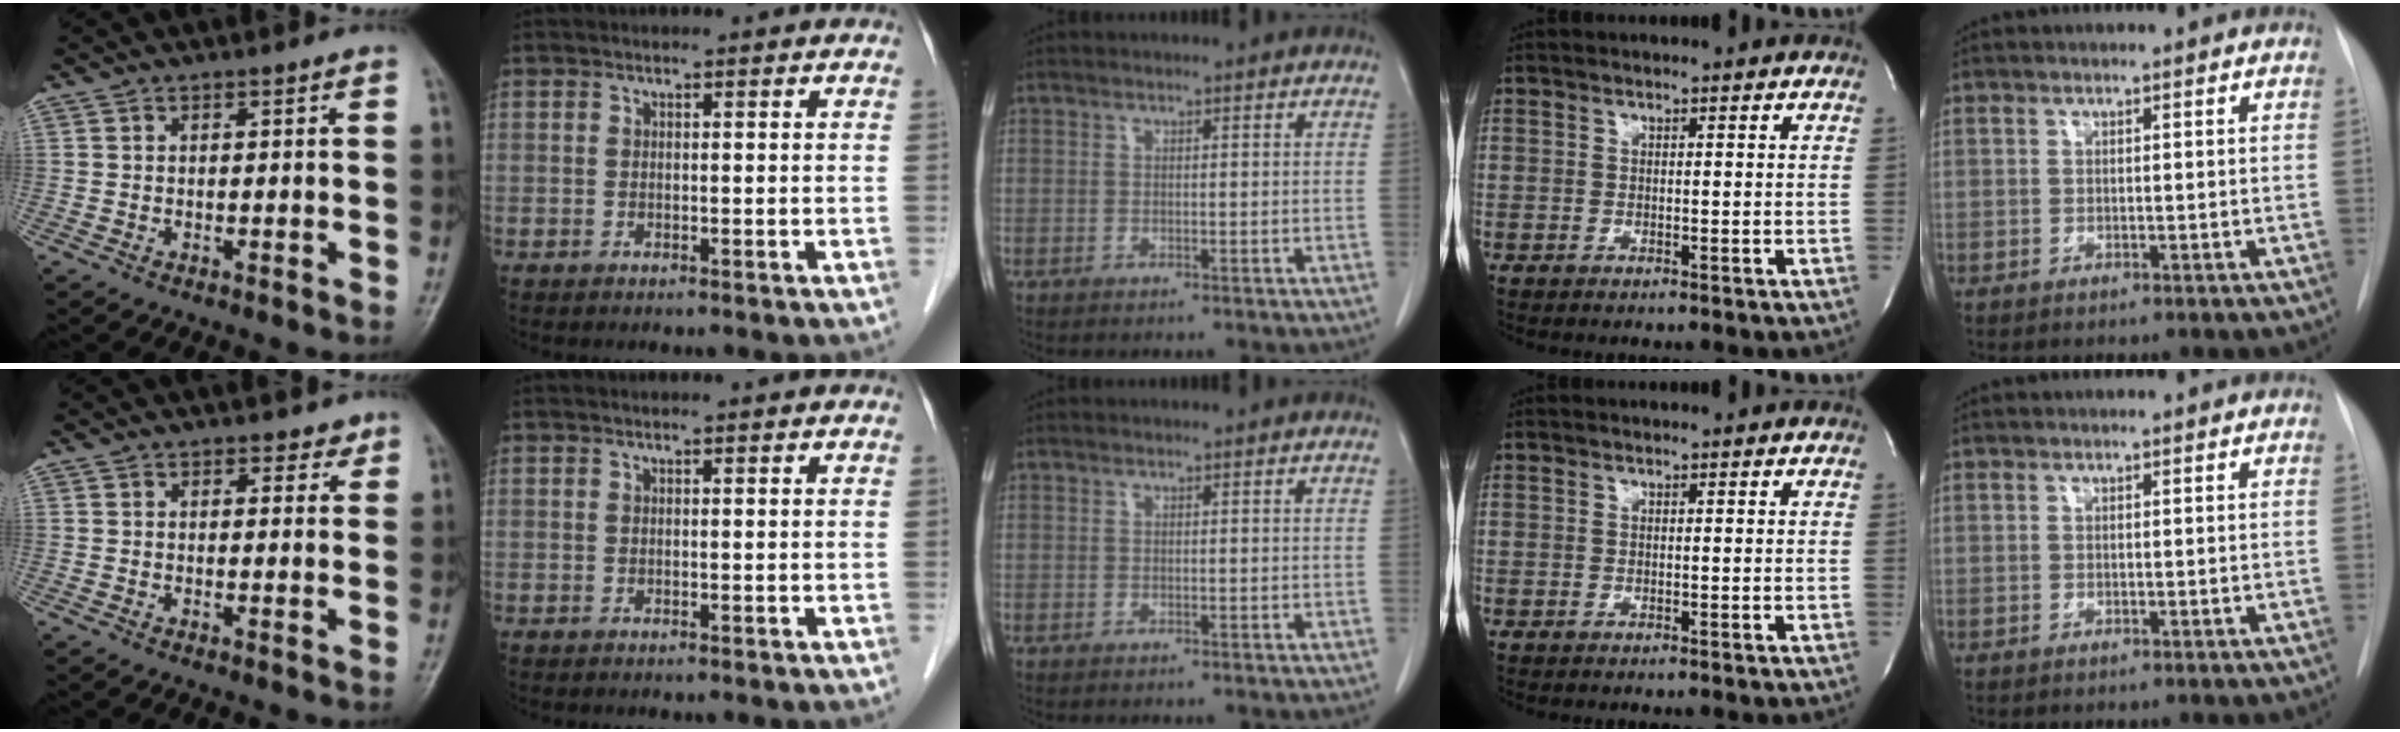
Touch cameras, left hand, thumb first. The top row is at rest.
{"thumb": {"total": 2.2, "force": [1.5, 1.4, 0.6], "torque": [0.012, -0.007, 0.016]}}